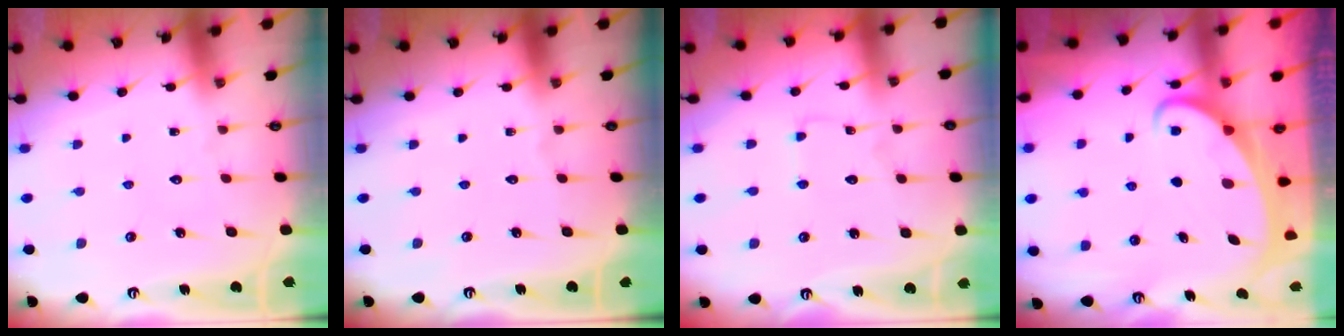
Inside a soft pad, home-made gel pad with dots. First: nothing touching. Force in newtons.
{"total": 0.0}
{"total": 2.4, "press": 2.4, "slide": 0.2}
{"total": 2.7, "press": 2.7, "slide": 0.3}